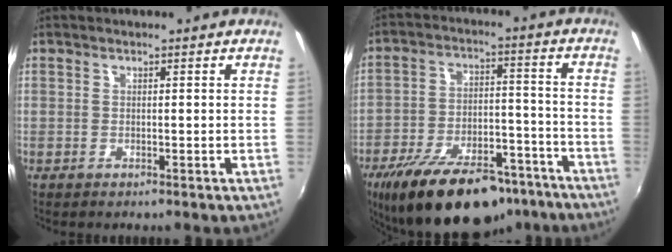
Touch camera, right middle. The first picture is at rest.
{"total": 24.0, "force": [-18.0, 10.0, 12.3], "torque": [-0.227, -0.001, -0.259]}